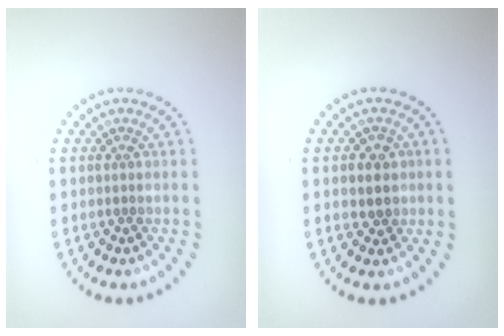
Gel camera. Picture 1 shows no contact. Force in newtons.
{"total": 1.8, "press": 1.7, "slide": 0.6}